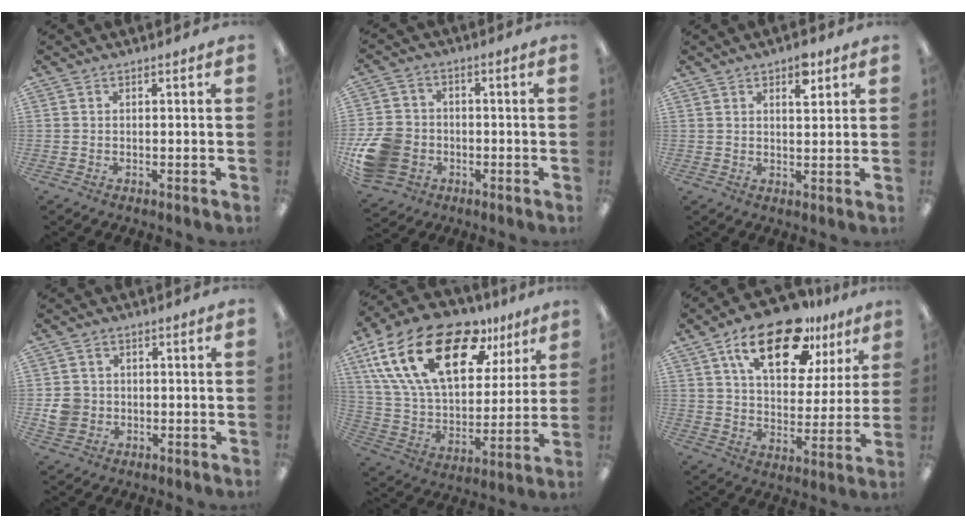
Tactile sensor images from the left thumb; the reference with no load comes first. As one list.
[{"total": 13.0, "force": [-4.0, 10.5, 6.6], "torque": [-0.143, 0.032, -0.067]}, {"total": 4.9, "force": [3.2, 2.1, 3.1], "torque": [-0.036, -0.011, 0.049]}, {"total": 5.1, "force": [-0.2, 4.9, 1.7], "torque": [-0.027, 0.005, -0.003]}, {"total": 26.4, "force": [13.0, 14.3, 17.9], "torque": [-0.336, -0.058, 0.230]}, {"total": 20.0, "force": [12.1, 9.5, 12.7], "torque": [-0.201, -0.047, 0.203]}]